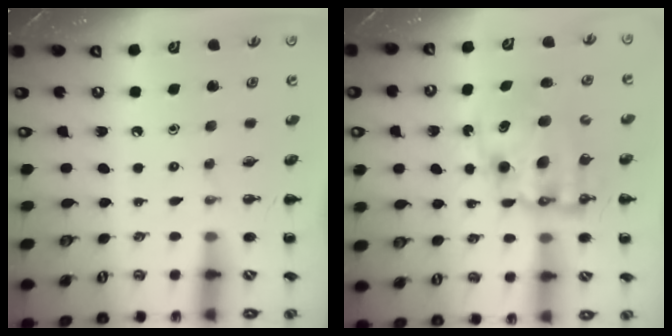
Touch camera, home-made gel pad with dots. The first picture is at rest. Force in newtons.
{"total": 10.5, "press": 10.2, "slide": 2.5}